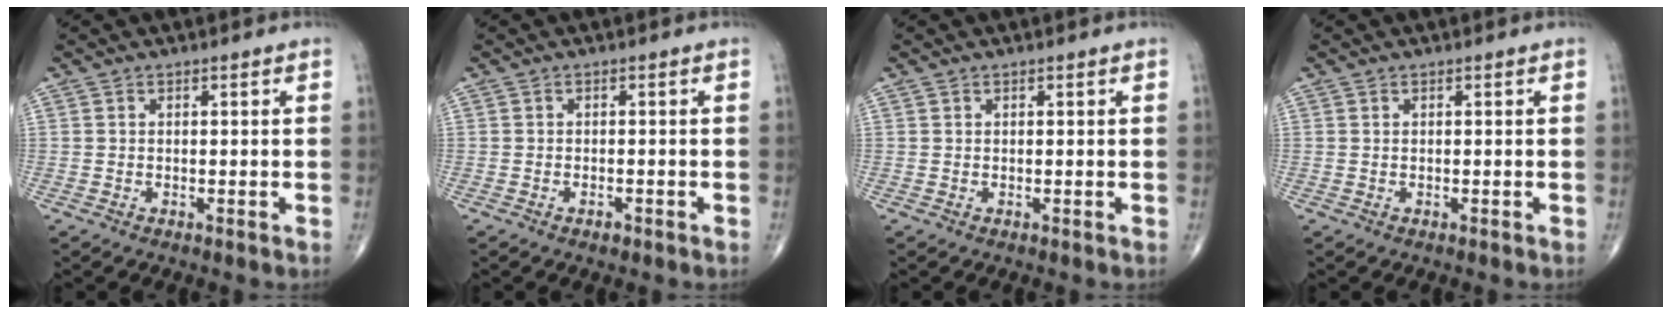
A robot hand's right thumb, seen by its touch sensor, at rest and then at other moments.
{"total": 1.2, "force": [-0.8, 0.6, 0.7], "torque": [-0.011, 0.002, -0.012]}
{"total": 0.0}
{"total": 0.0}